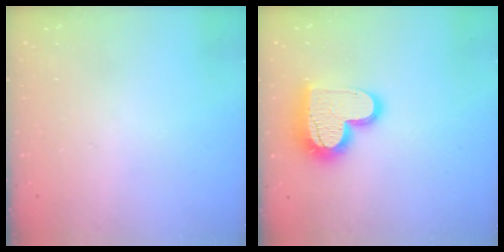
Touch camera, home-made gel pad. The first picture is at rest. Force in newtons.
{"total": 16.1, "press": 16.1, "slide": 1.3}